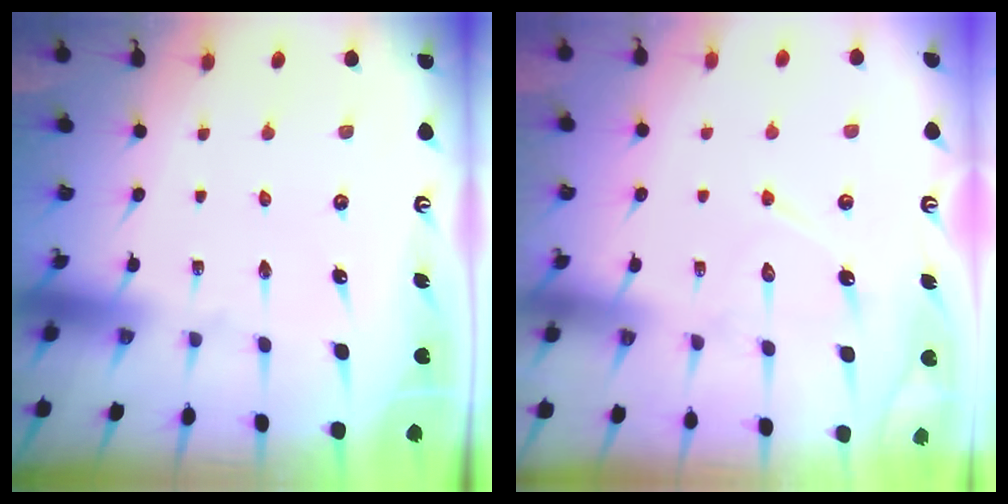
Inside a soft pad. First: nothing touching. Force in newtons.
{"total": 8.1, "press": 8.1, "slide": 0.7}